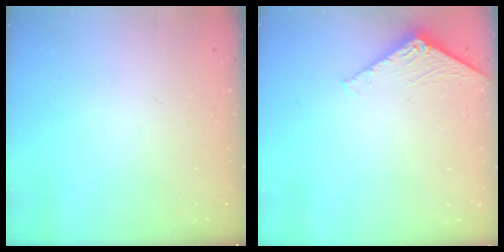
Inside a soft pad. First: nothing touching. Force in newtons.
{"total": 2.4, "press": 2.4, "slide": 0.2}